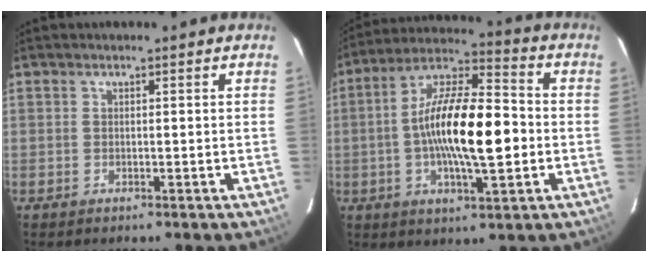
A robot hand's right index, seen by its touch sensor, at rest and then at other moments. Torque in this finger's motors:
{"motor_torque": [1.06, 0.06, 1.05, 0.21]}